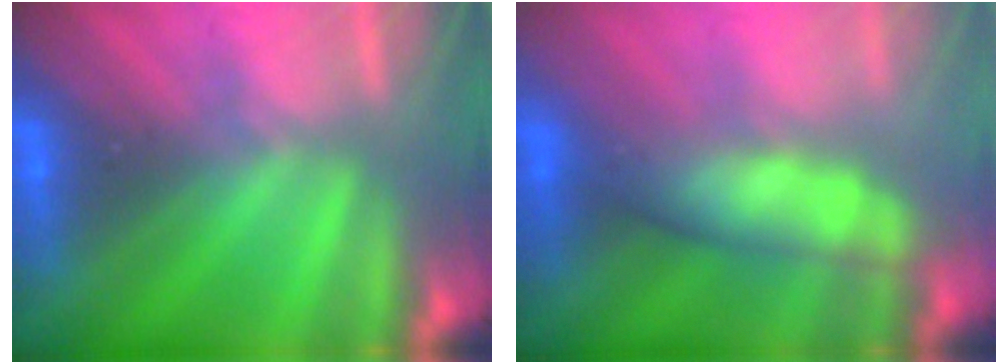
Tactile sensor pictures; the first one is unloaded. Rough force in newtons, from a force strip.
{"total": 3.1}